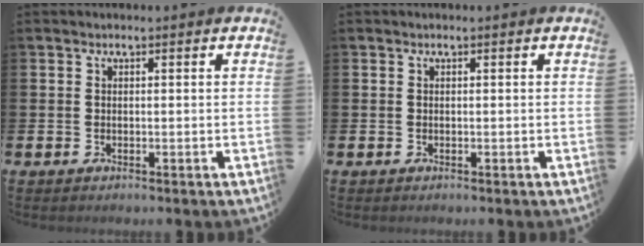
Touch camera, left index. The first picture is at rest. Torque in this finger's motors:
{"motor_torque": [-0.03, 0.03, -0.01, 0.00]}